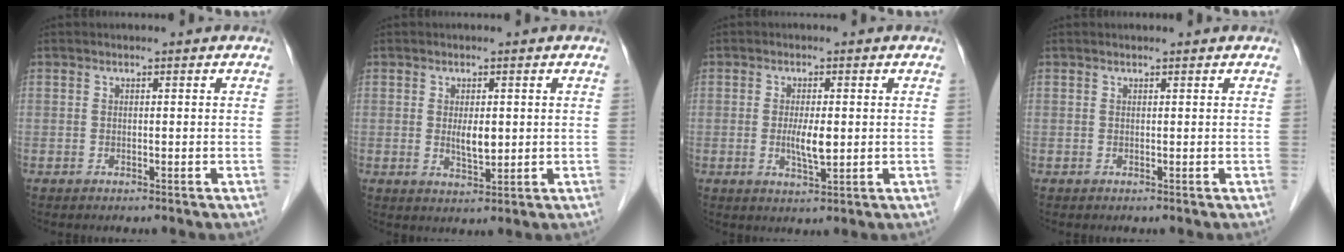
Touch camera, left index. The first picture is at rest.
{"total": 3.2, "force": [0.3, 1.2, 3.0], "torque": [-0.054, -0.009, 0.008]}
{"total": 3.8, "force": [-0.2, 0.9, 3.7], "torque": [-0.072, -0.008, -0.002]}
{"total": 0.7, "force": [0.7, 0.0, 0.2], "torque": [-0.008, 0.009, 0.012]}